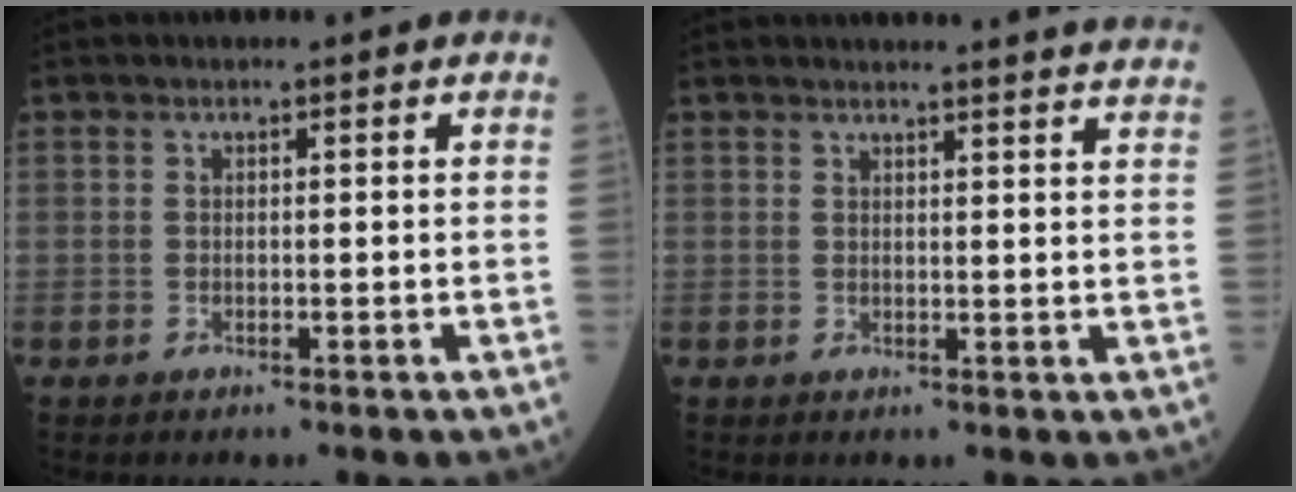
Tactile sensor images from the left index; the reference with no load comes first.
{"total": 14.2, "force": [13.8, -0.2, 3.3], "torque": [-0.034, -0.040, 0.141]}